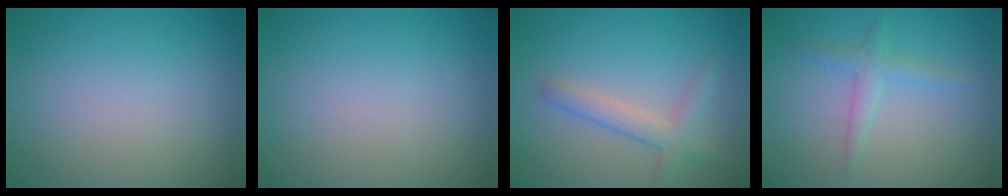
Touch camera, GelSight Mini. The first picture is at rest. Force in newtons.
{"total": 0.0}
{"total": 2.7, "press": 2.7, "slide": 0.1}
{"total": 1.9, "press": 1.9, "slide": 0.1}